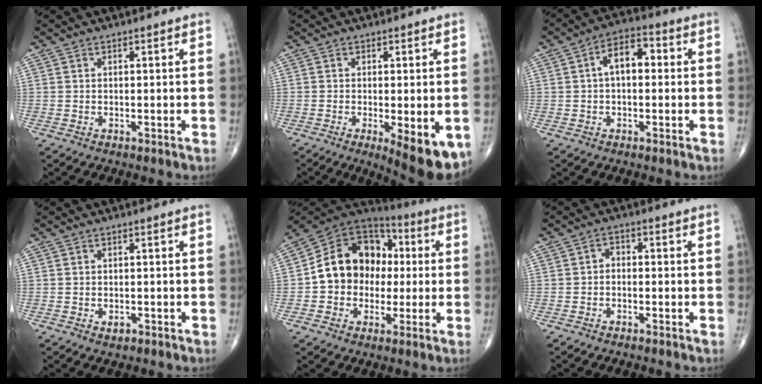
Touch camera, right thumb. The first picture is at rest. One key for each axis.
{"total": 9.6, "fx": -3.4, "fy": 3.0, "fz": 8.4, "tx": -0.110, "ty": -0.020, "tz": -0.045}
{"total": 7.3, "fx": 0.7, "fy": 4.1, "fz": 5.9, "tx": -0.084, "ty": 0.027, "tz": 0.003}
{"total": 1.5, "fx": -0.7, "fy": 1.0, "fz": 0.9, "tx": -0.012, "ty": 0.001, "tz": -0.007}
{"total": 15.8, "fx": 0.0, "fy": 13.1, "fz": 8.9, "tx": -0.104, "ty": 0.036, "tz": -0.008}
{"total": 1.3, "fx": -0.2, "fy": 1.0, "fz": 0.9, "tx": -0.007, "ty": 0.008, "tz": -0.008}